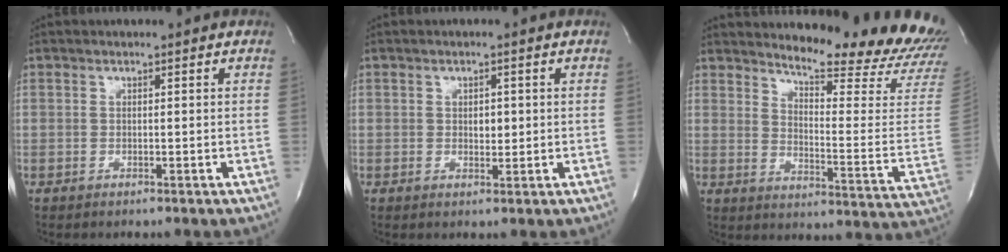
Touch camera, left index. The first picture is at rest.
{"total": 1.9, "force": [0.2, 1.2, 1.5], "torque": [-0.022, 0.000, 0.006]}
{"total": 20.2, "force": [19.0, 1.8, 6.6], "torque": [-0.096, -0.122, 0.225]}